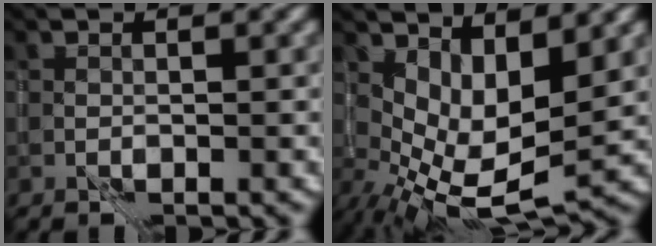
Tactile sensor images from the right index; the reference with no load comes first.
{"total": 6.8, "force": [1.7, 2.9, 5.9], "torque": [-0.111, -0.018, 0.041]}